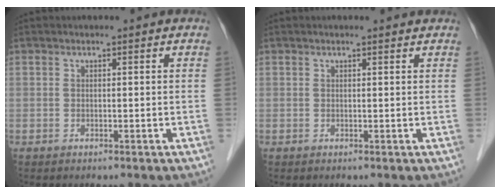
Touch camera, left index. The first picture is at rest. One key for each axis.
{"total": 1.5, "fx": 1.4, "fy": 0.1, "fz": 0.5, "tx": -0.013, "ty": 0.008, "tz": 0.016}